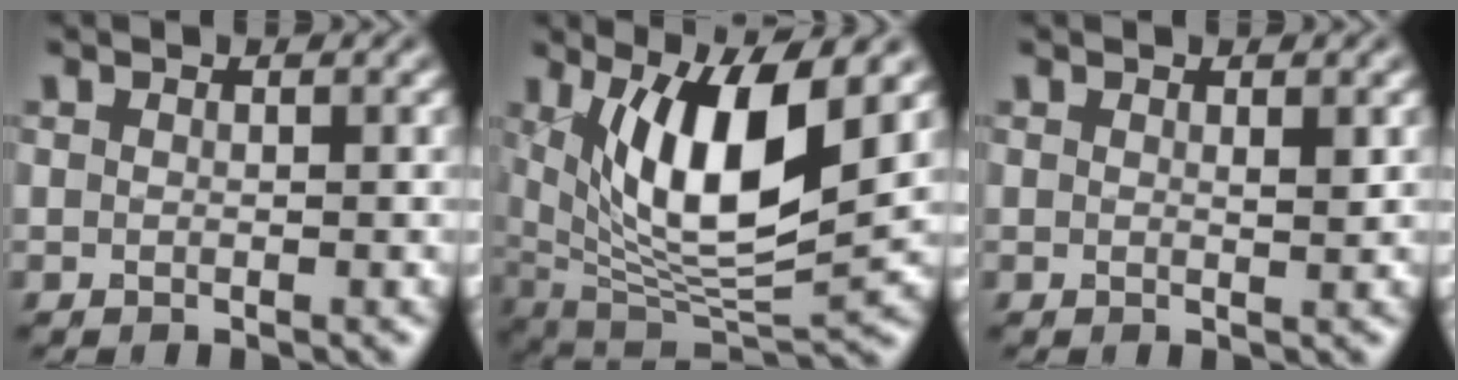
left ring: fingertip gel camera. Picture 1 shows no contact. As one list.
[{"total": 10.2, "force": [2.9, 3.3, 9.2], "torque": [-0.156, -0.016, 0.058]}, {"total": 0.6, "force": [0.3, 0.1, 0.6], "torque": [-0.006, -0.002, 0.005]}]